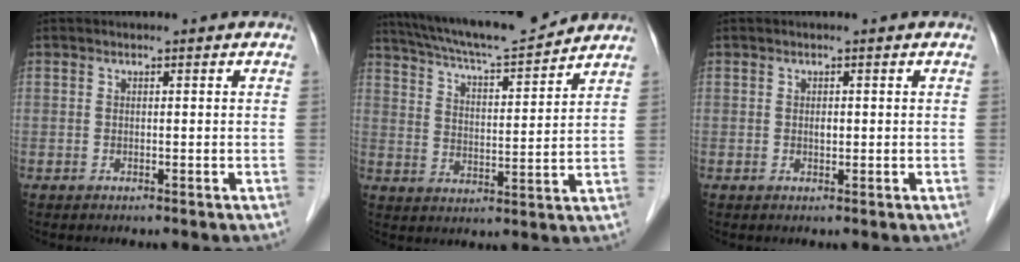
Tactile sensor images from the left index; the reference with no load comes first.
{"total": 14.9, "force": [13.8, 0.5, 5.7], "torque": [-0.106, 0.005, 0.218]}
{"total": 0.7, "force": [-0.1, 0.4, 0.6], "torque": [-0.010, -0.003, -0.002]}